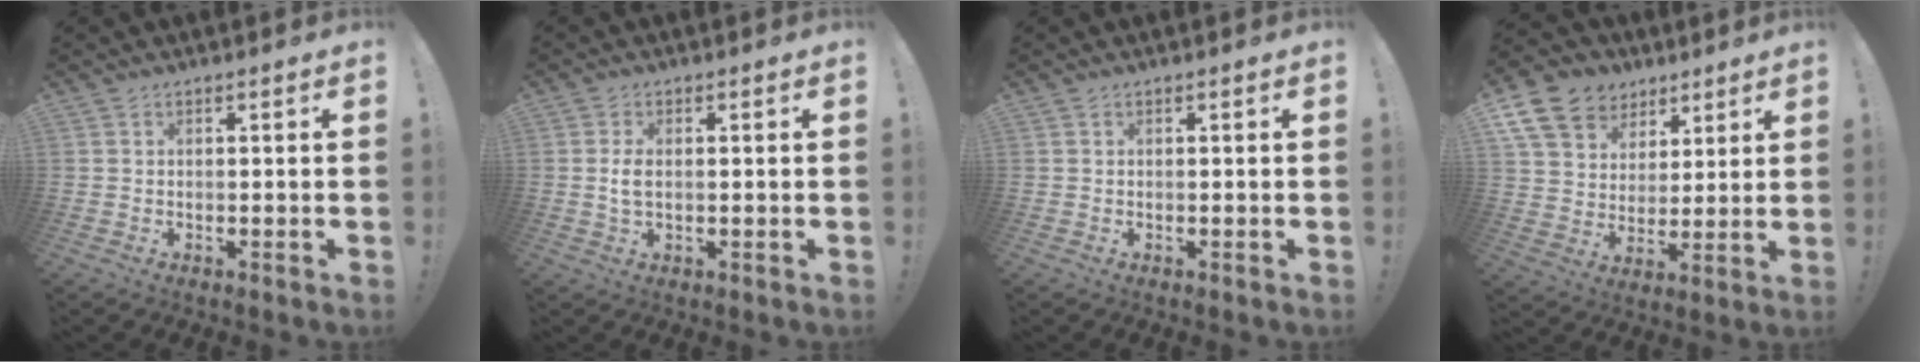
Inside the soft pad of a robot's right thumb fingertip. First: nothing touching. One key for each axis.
{"total": 3.4, "fx": -0.1, "fy": 1.8, "fz": 2.9, "tx": -0.053, "ty": 0.000, "tz": -0.005}
{"total": 0.0}
{"total": 13.7, "fx": 7.6, "fy": 10.2, "fz": 4.9, "tx": -0.072, "ty": -0.051, "tz": 0.152}